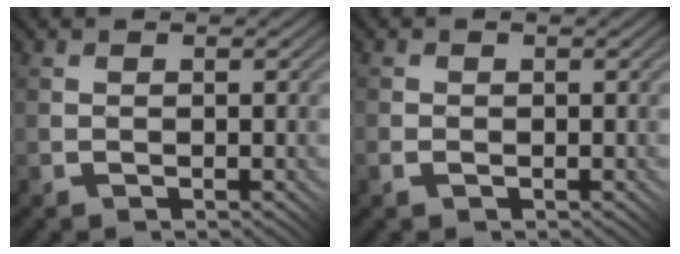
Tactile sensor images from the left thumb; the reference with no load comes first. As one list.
[{"total": 1.9, "force": [-0.8, 1.4, 0.9], "torque": [-0.021, -0.004, -0.017]}]